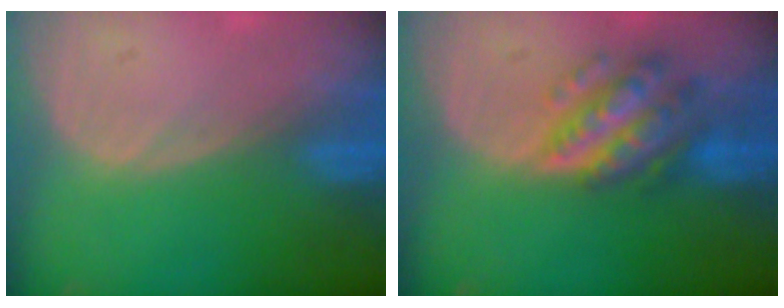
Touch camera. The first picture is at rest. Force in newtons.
{"total": 7.4, "press": 7.3, "slide": 0.5}